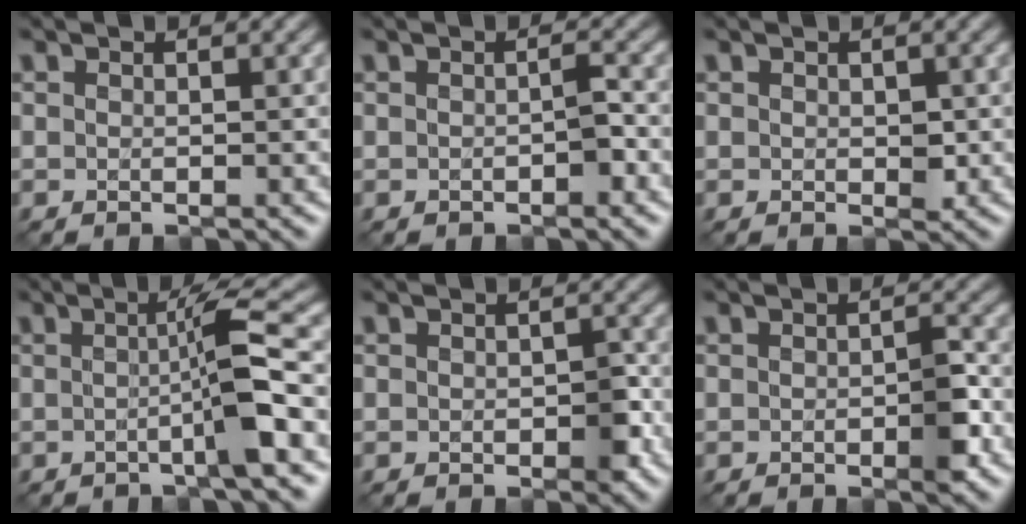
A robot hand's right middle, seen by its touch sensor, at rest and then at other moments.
{"total": 1.3, "force": [-0.4, 0.4, 1.2], "torque": [-0.020, 0.002, -0.005]}
{"total": 1.1, "force": [0.0, 0.7, 0.9], "torque": [-0.011, -0.002, 0.002]}
{"total": 5.2, "force": [-0.6, 0.5, 5.1], "torque": [-0.076, 0.007, -0.020]}
{"total": 1.9, "force": [-0.4, 1.1, 1.6], "torque": [-0.020, -0.004, -0.006]}
{"total": 2.4, "force": [-0.7, 0.7, 2.2], "torque": [-0.030, -0.001, -0.010]}